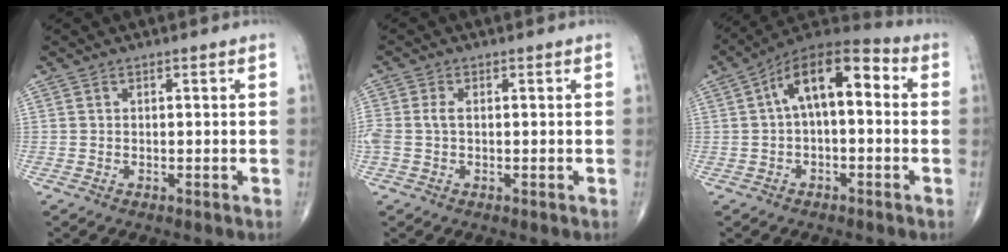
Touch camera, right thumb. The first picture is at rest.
{"total": 3.1, "force": [0.0, 1.8, 2.5], "torque": [-0.076, 0.008, -0.001]}
{"total": 13.1, "force": [1.7, 6.3, 11.3], "torque": [-0.166, 0.044, 0.016]}